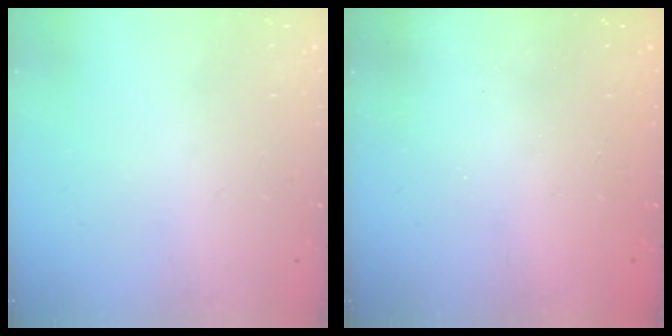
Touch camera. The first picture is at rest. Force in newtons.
{"total": 2.4, "press": 2.3, "slide": 0.8}